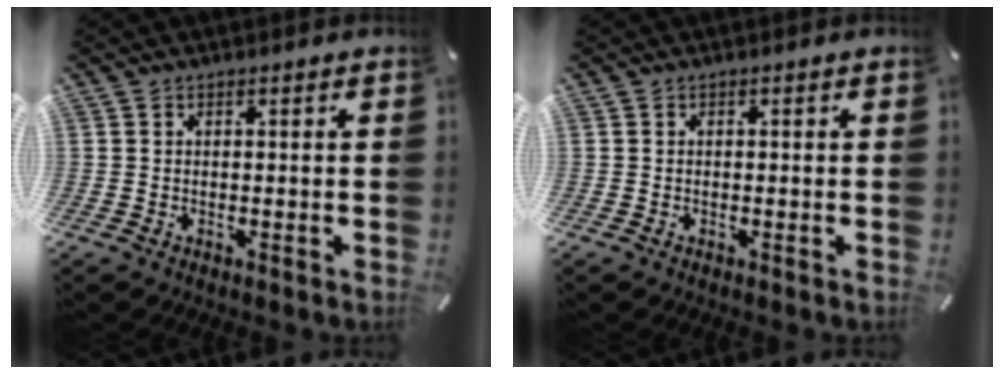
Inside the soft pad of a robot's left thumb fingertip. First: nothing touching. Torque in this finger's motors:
{"motor_torque": [0.04, -0.10, 0.04, -0.05, -0.03]}